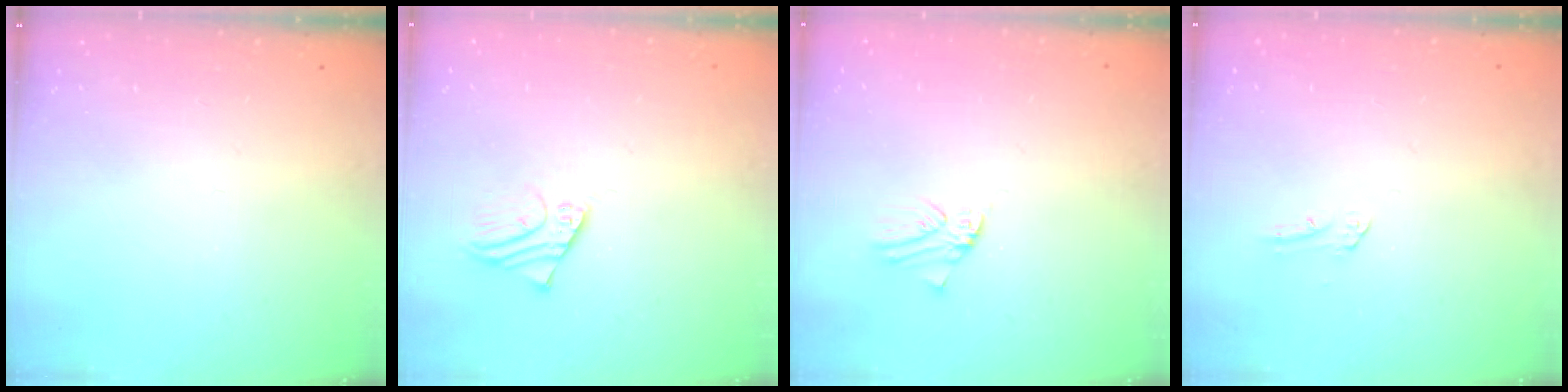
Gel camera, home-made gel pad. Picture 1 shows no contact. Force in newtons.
{"total": 2.2, "press": 2.2, "slide": 0.1}
{"total": 0.0}
{"total": 2.1, "press": 2.1, "slide": 0.2}